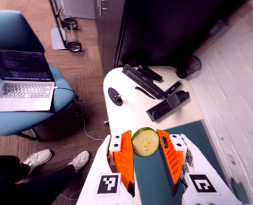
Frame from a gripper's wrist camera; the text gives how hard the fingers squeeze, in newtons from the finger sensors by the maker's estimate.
{"total": 9.1, "left": 9.2, "right": 8.9}